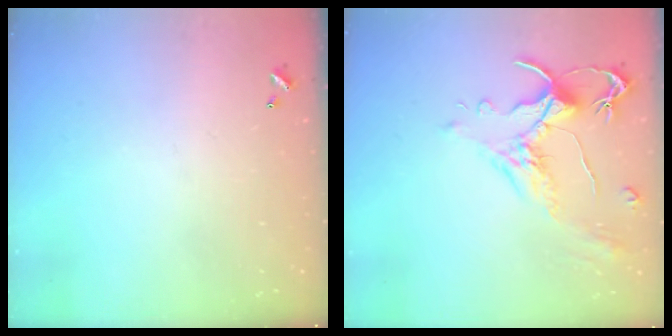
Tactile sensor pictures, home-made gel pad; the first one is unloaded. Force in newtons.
{"total": 1.6, "press": 1.1, "slide": 1.1}